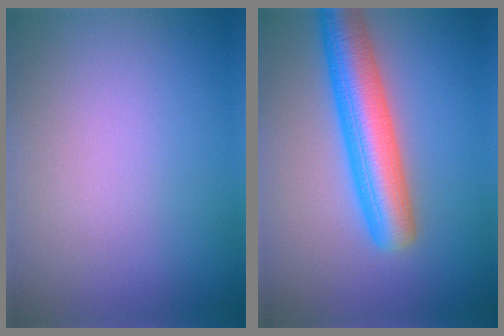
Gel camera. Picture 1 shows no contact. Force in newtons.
{"total": 6.9, "press": 6.9, "slide": 0.4}